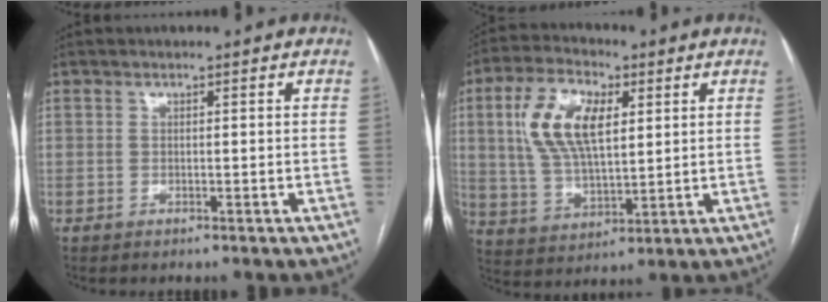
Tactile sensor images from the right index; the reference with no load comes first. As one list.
[{"total": 12.7, "force": [3.7, 5.7, 10.7], "torque": [-0.225, 0.017, 0.071]}]